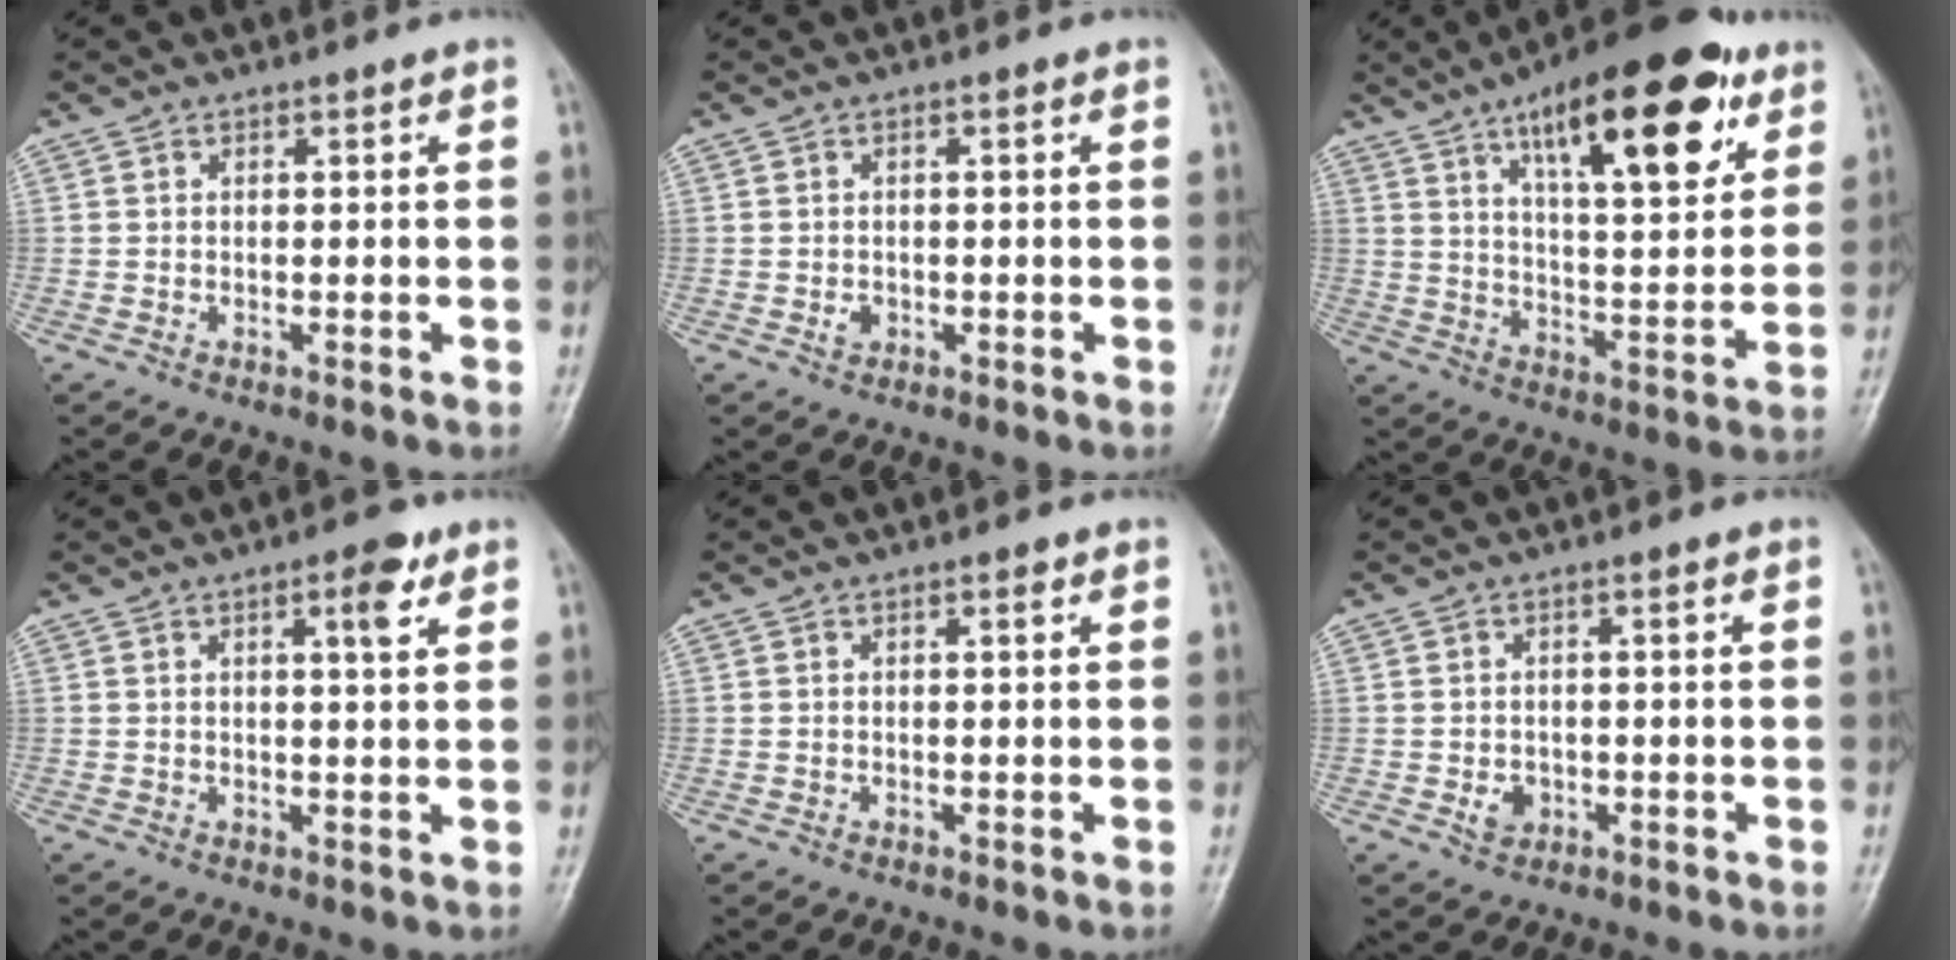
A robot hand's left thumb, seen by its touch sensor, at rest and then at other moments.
{"total": 1.5, "force": [-0.4, 1.2, 0.8], "torque": [-0.008, 0.005, -0.005]}
{"total": 22.3, "force": [11.8, 7.9, 17.2], "torque": [-0.227, -0.035, 0.182]}
{"total": 4.4, "force": [2.3, 1.2, 3.6], "torque": [-0.047, -0.009, 0.032]}
{"total": 0.9, "force": [0.5, 0.3, 0.8], "torque": [-0.013, 0.001, 0.005]}
{"total": 2.7, "force": [-0.7, 2.2, 1.3], "torque": [-0.014, 0.002, -0.007]}